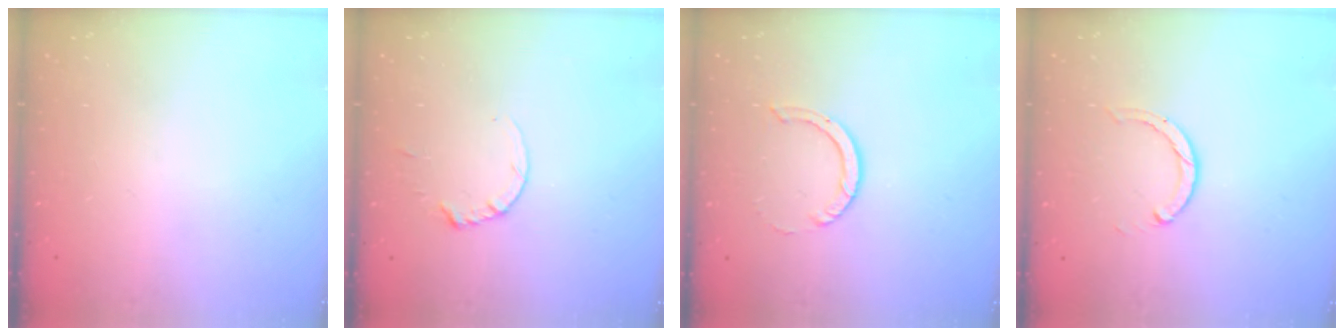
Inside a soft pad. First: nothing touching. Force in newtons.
{"total": 1.8, "press": 1.7, "slide": 0.2}
{"total": 4.6, "press": 4.6, "slide": 0.3}
{"total": 1.9, "press": 1.9, "slide": 0.2}